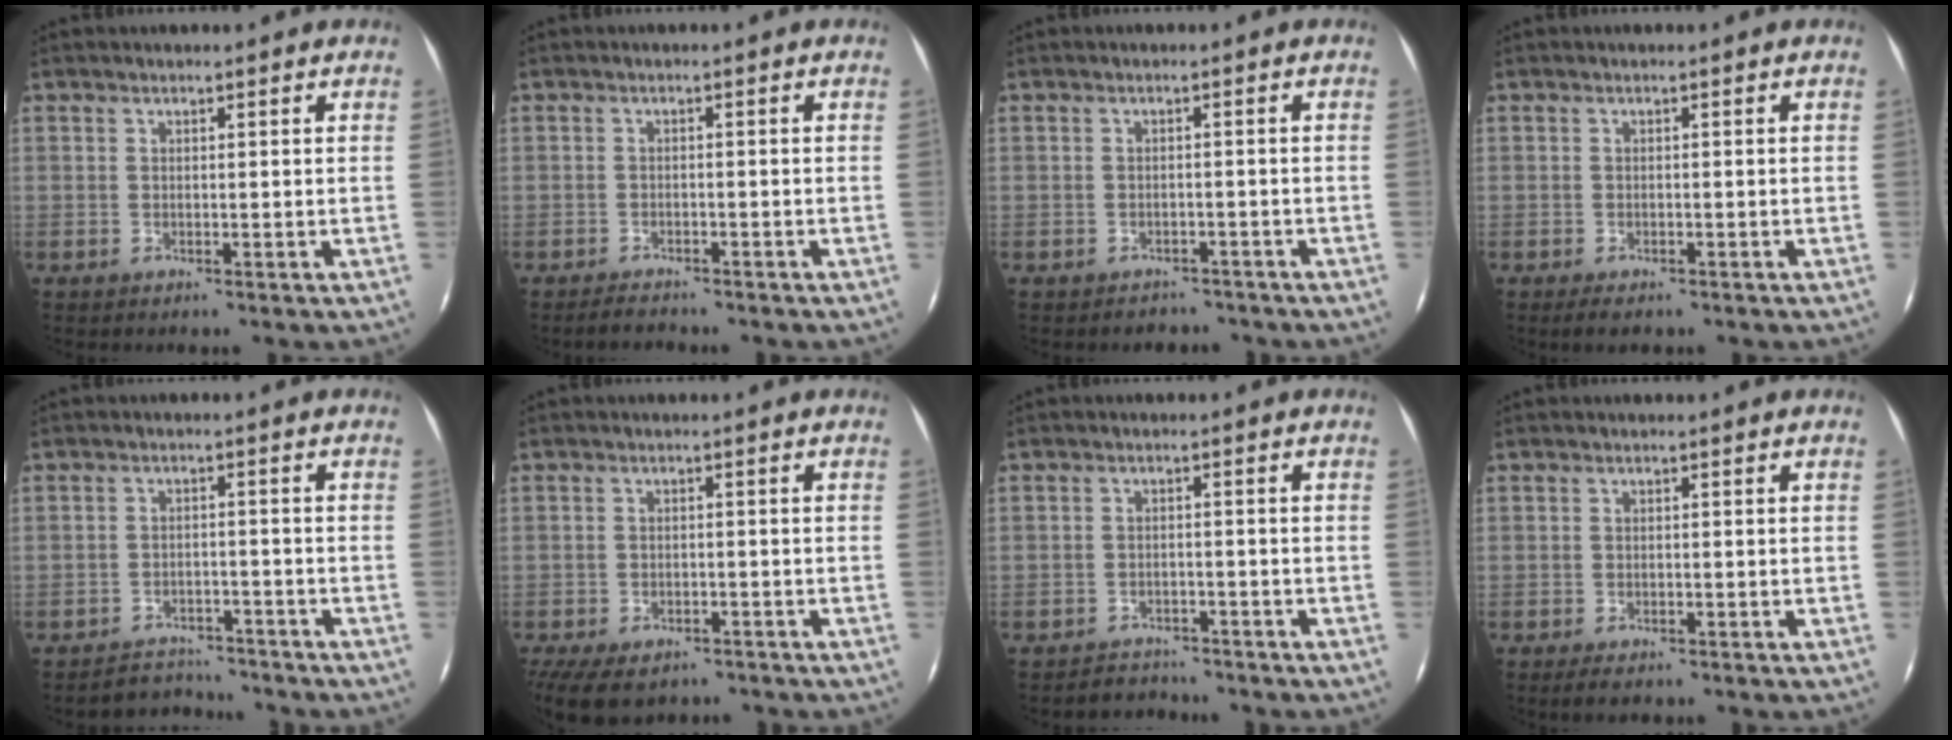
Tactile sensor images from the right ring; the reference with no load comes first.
{"total": 3.2, "force": [-3.0, 0.9, 0.9], "torque": [-0.025, 0.001, -0.046]}
{"total": 4.4, "force": [-3.8, 2.3, 0.6], "torque": [-0.006, 0.013, -0.044]}
{"total": 2.7, "force": [-2.0, 1.1, 1.5], "torque": [-0.031, -0.009, -0.031]}
{"total": 8.1, "force": [-7.5, 3.0, 1.0], "torque": [-0.032, 0.020, -0.098]}
{"total": 3.9, "force": [-2.7, 2.1, 1.9], "torque": [-0.043, -0.013, -0.037]}
{"total": 5.8, "force": [-5.2, 2.5, 0.6], "torque": [-0.018, 0.018, -0.071]}
{"total": 3.0, "force": [-2.3, 1.2, 1.6], "torque": [-0.034, -0.009, -0.036]}